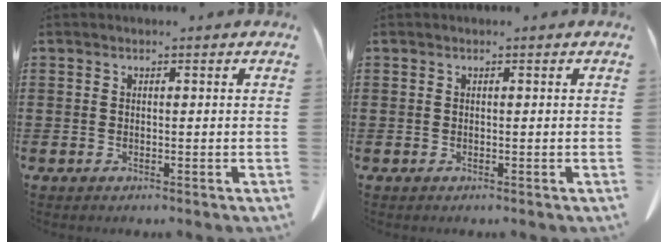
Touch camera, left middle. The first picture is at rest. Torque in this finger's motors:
{"motor_torque": [1.10, -1.04, 0.03, 0.01]}